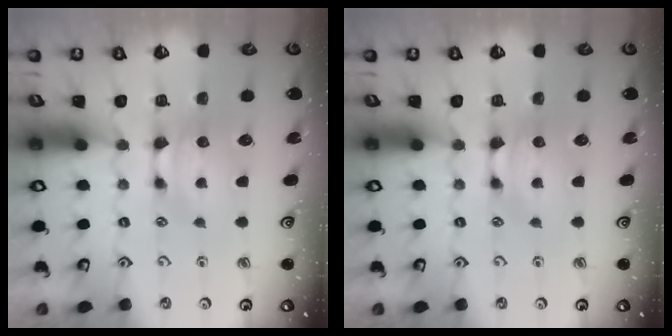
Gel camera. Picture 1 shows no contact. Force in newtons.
{"total": 0.0}